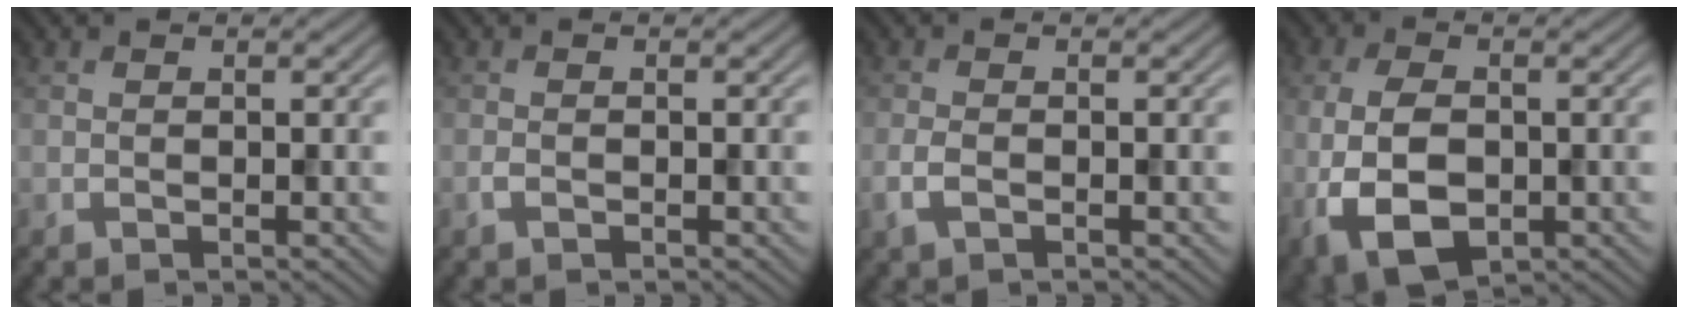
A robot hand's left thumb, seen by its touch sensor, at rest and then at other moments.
{"total": 0.8, "force": [-0.5, 0.4, 0.6], "torque": [-0.014, 0.000, -0.009]}
{"total": 2.0, "force": [-0.9, 0.8, 1.6], "torque": [-0.042, -0.003, -0.022]}
{"total": 8.5, "force": [-2.0, 4.9, 6.6], "torque": [-0.156, -0.015, -0.040]}